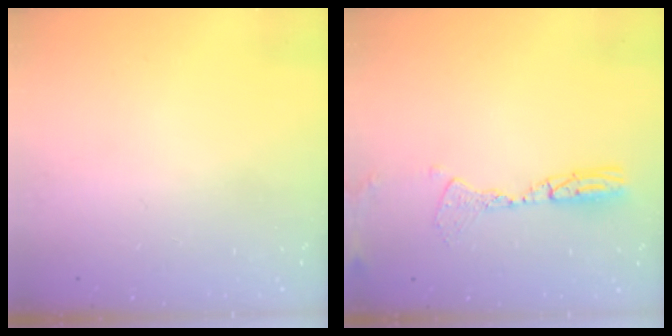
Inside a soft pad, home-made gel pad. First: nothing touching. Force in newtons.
{"total": 10.0, "press": 9.7, "slide": 2.6}